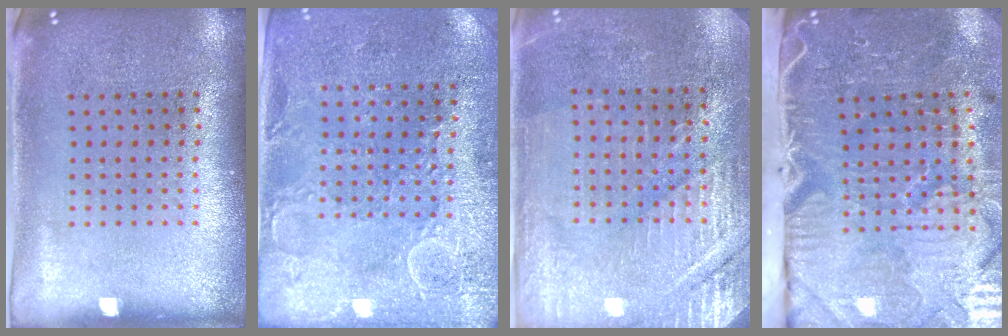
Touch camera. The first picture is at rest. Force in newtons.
{"total": 2.8, "press": 2.7, "slide": 0.8}
{"total": 2.9, "press": 2.9, "slide": 0.3}
{"total": 5.3, "press": 4.4, "slide": 3.1}